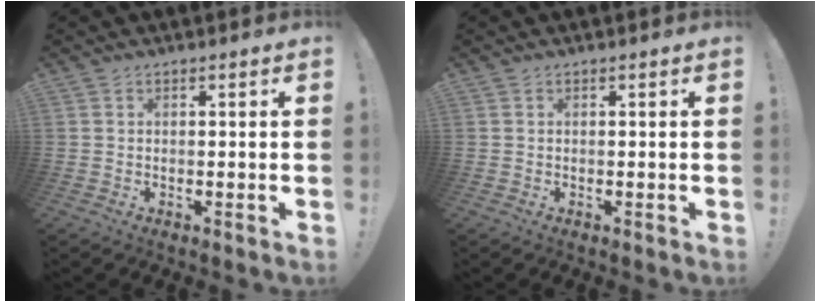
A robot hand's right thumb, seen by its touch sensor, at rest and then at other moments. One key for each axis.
{"total": 0.0}